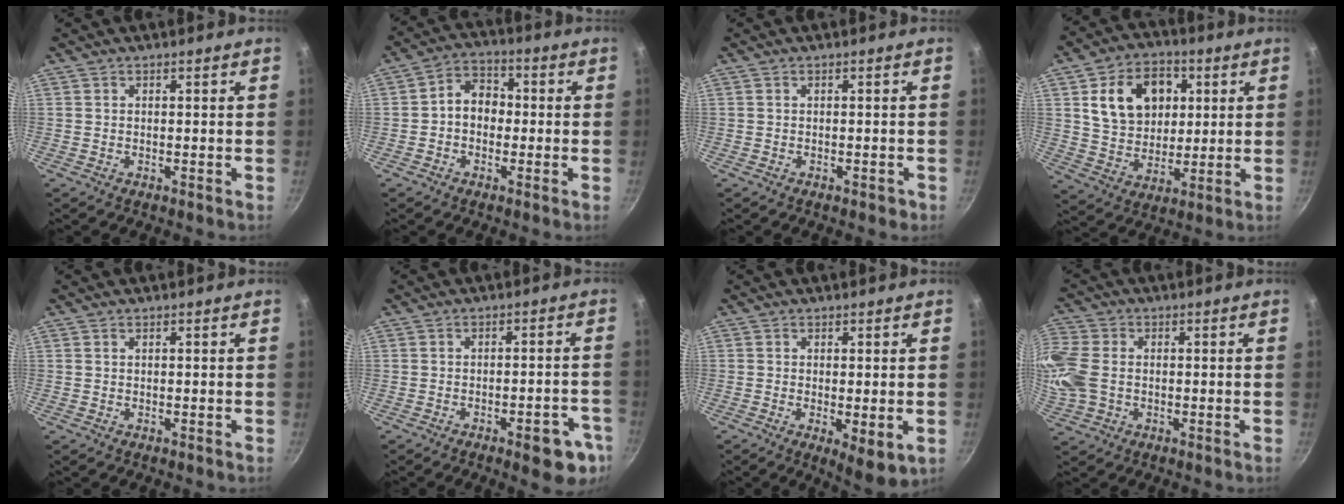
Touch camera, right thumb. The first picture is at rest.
{"total": 6.7, "force": [-0.5, 5.3, 4.2], "torque": [-0.033, 0.023, -0.023]}
{"total": 1.1, "force": [-0.6, 0.7, 0.7], "torque": [0.002, 0.010, -0.002]}
{"total": 15.5, "force": [4.1, 11.7, 9.2], "torque": [-0.122, 0.000, 0.072]}
{"total": 0.0}
{"total": 9.1, "force": [-4.4, 3.4, 7.1], "torque": [-0.055, 0.027, -0.048]}
{"total": 6.1, "force": [-1.0, 2.1, 5.6], "torque": [-0.077, -0.018, -0.007]}
{"total": 11.5, "force": [-0.2, 8.8, 7.4], "torque": [-0.176, 0.009, -0.009]}